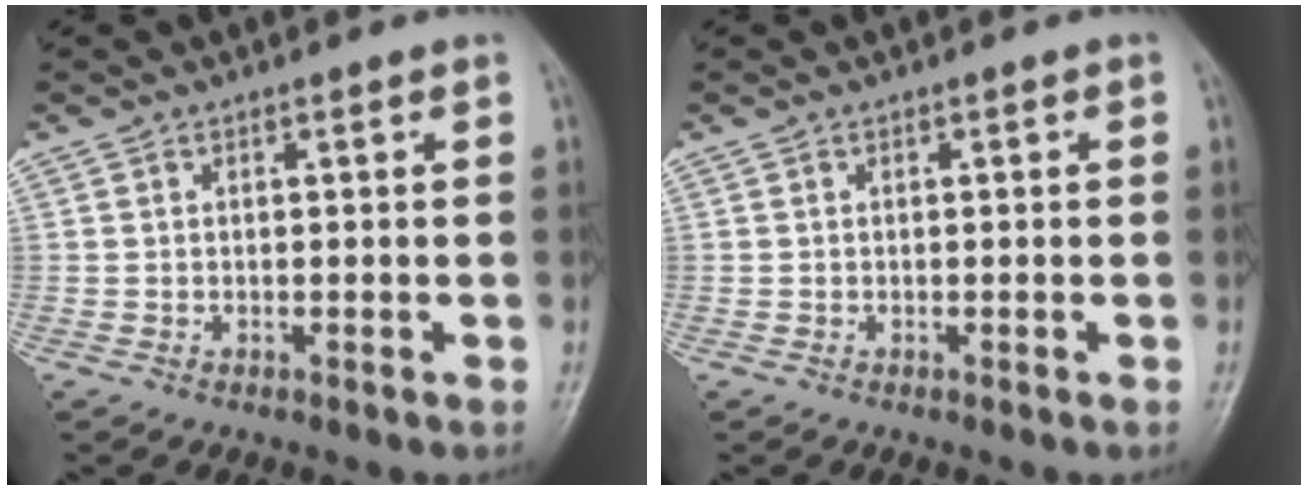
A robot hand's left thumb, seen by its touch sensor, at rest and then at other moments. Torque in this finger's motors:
{"motor_torque": [0.00, 0.00, -0.10, -0.11, 0.00]}